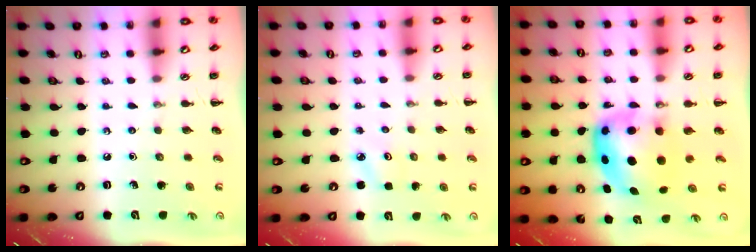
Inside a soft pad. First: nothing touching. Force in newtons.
{"total": 2.5, "press": 2.4, "slide": 0.7}
{"total": 8.1, "press": 7.8, "slide": 1.9}